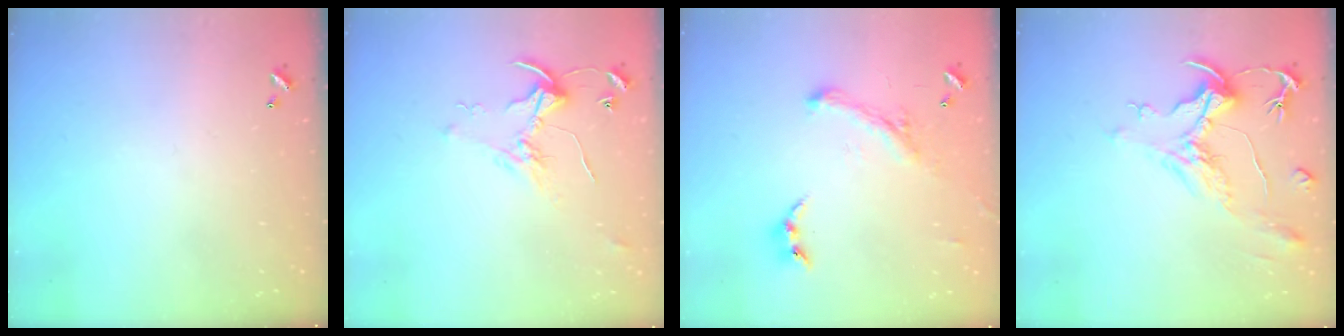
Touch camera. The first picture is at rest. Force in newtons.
{"total": 2.2, "press": 2.1, "slide": 0.3}
{"total": 1.5, "press": 1.4, "slide": 0.3}
{"total": 2.0, "press": 1.6, "slide": 1.2}